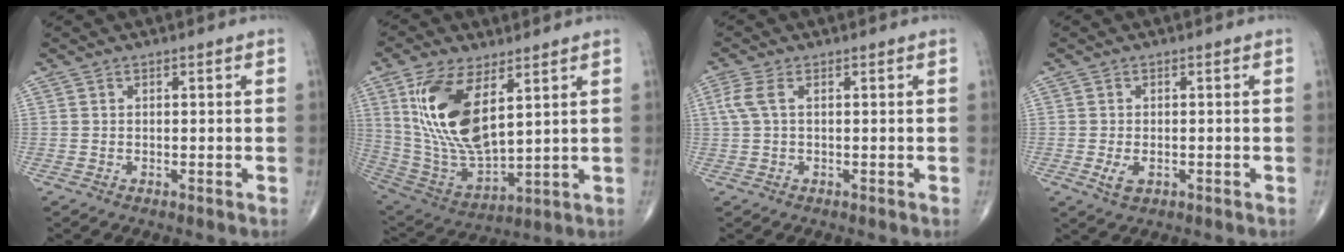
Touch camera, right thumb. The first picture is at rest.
{"total": 18.1, "force": [6.4, 8.1, 14.9], "torque": [-0.289, -0.028, 0.138]}
{"total": 3.2, "force": [0.7, 1.3, 2.8], "torque": [-0.090, 0.013, 0.017]}
{"total": 2.9, "force": [-0.8, 1.7, 2.2], "torque": [-0.041, -0.001, -0.010]}